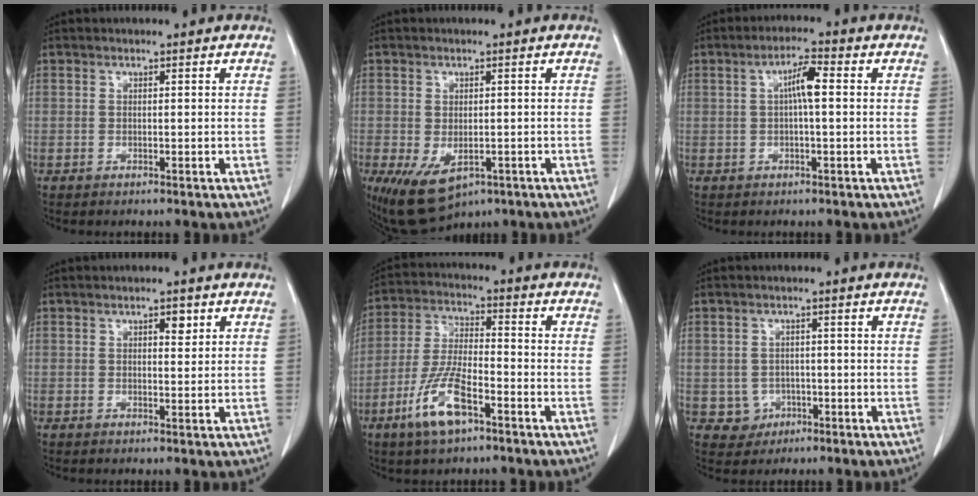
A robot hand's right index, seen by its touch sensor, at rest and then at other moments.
{"total": 8.2, "force": [-3.9, 4.4, 5.7], "torque": [-0.095, -0.013, -0.051]}
{"total": 4.3, "force": [0.5, 0.6, 4.2], "torque": [-0.076, 0.011, 0.006]}
{"total": 2.0, "force": [0.9, 0.8, 1.6], "torque": [-0.022, -0.002, 0.012]}
{"total": 10.2, "force": [-5.4, 2.6, 8.2], "torque": [-0.174, -0.008, -0.102]}
{"total": 3.5, "force": [-1.0, 3.3, 0.2], "torque": [0.006, 0.011, -0.008]}